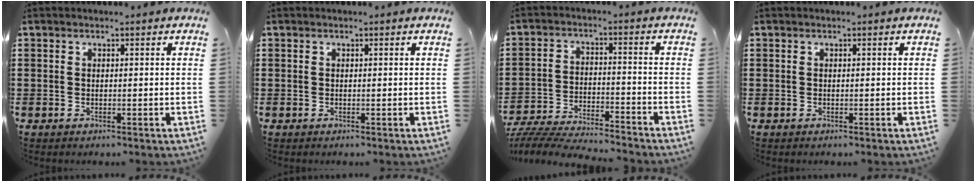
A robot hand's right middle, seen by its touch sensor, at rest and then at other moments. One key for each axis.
{"total": 0.0}
{"total": 6.0, "fx": -5.9, "fy": 0.3, "fz": 1.2, "tx": -0.028, "ty": 0.002, "tz": -0.117}
{"total": 0.0}